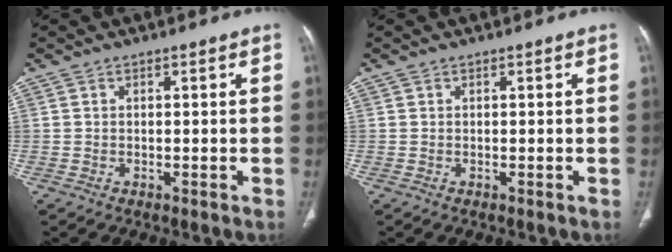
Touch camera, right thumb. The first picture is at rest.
{"total": 0.0}